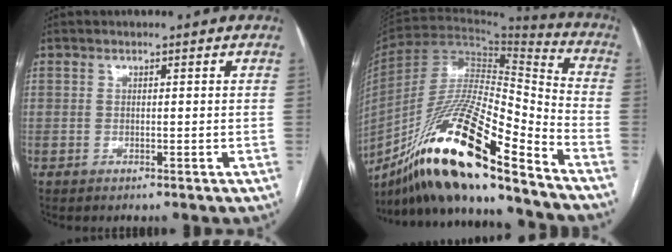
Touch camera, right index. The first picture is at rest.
{"total": 24.2, "force": [-16.2, 2.6, 17.7], "torque": [-0.322, -0.031, -0.294]}